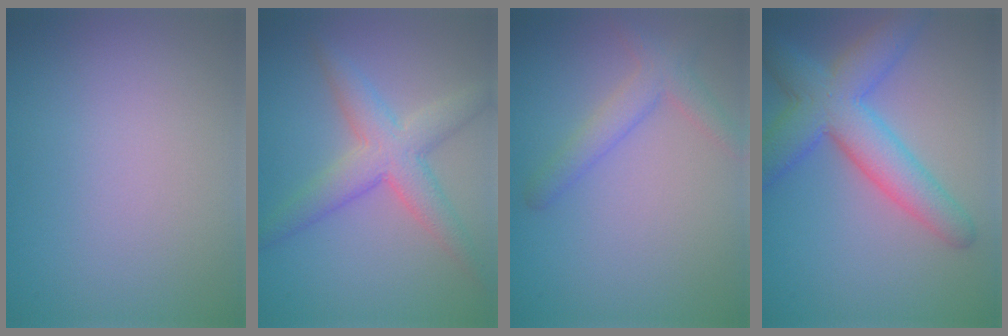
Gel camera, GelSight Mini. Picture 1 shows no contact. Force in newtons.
{"total": 4.8, "press": 4.8, "slide": 0.3}
{"total": 2.7, "press": 2.7, "slide": 0.2}
{"total": 6.8, "press": 6.8, "slide": 0.2}